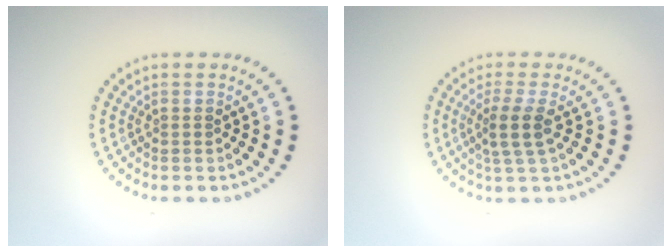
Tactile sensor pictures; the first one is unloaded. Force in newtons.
{"total": 2.5, "press": 2.0, "slide": 1.5}